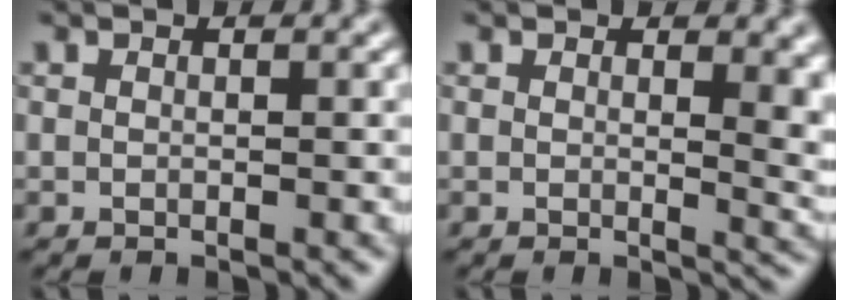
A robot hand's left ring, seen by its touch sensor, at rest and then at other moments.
{"total": 4.3, "force": [1.1, 1.7, 3.8], "torque": [-0.034, -0.008, 0.018]}